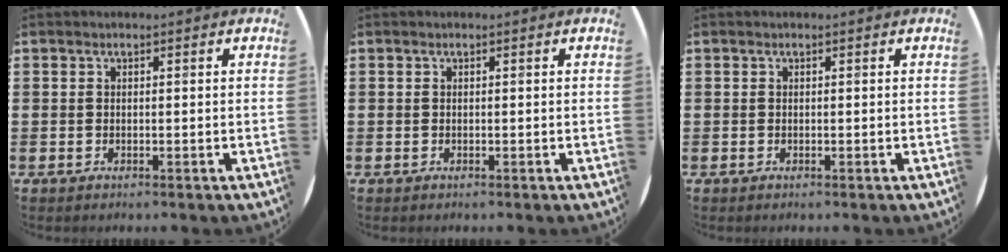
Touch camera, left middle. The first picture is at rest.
{"total": 0.0}
{"total": 0.0}